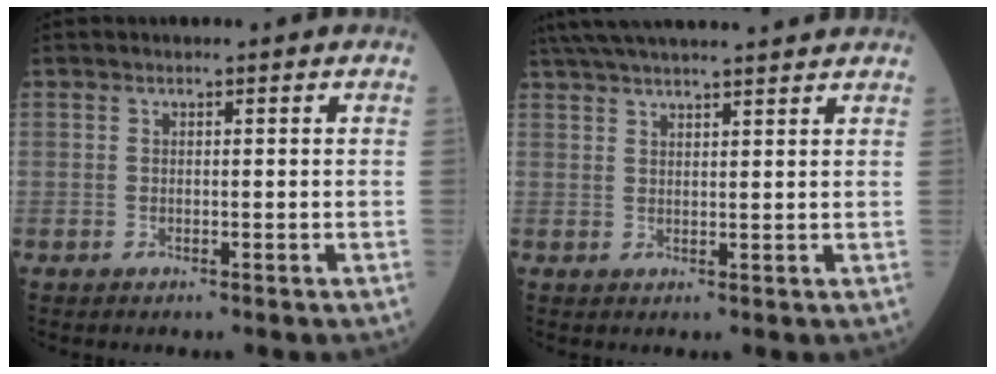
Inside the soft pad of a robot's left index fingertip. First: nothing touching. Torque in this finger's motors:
{"motor_torque": [0.84, -1.30, 0.10, 0.05]}